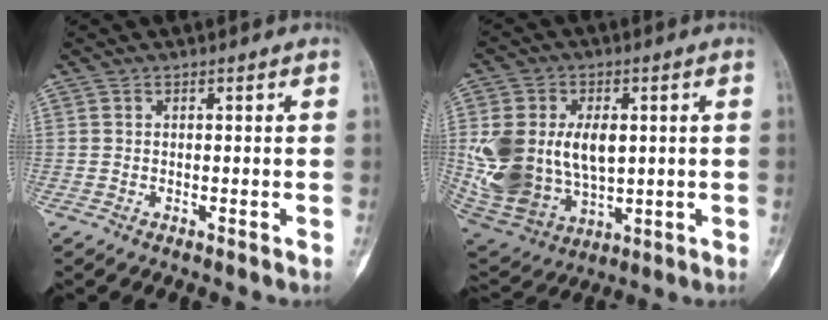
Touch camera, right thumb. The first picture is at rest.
{"total": 20.7, "force": [1.5, 13.6, 15.5], "torque": [-0.310, -0.012, 0.053]}